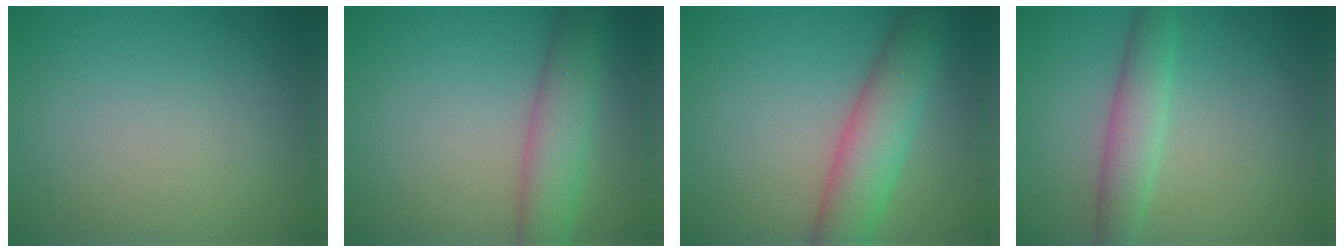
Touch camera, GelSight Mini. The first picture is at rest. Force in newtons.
{"total": 4.8, "press": 4.8, "slide": 0.2}
{"total": 5.7, "press": 5.7, "slide": 0.2}
{"total": 3.4, "press": 3.4, "slide": 0.0}